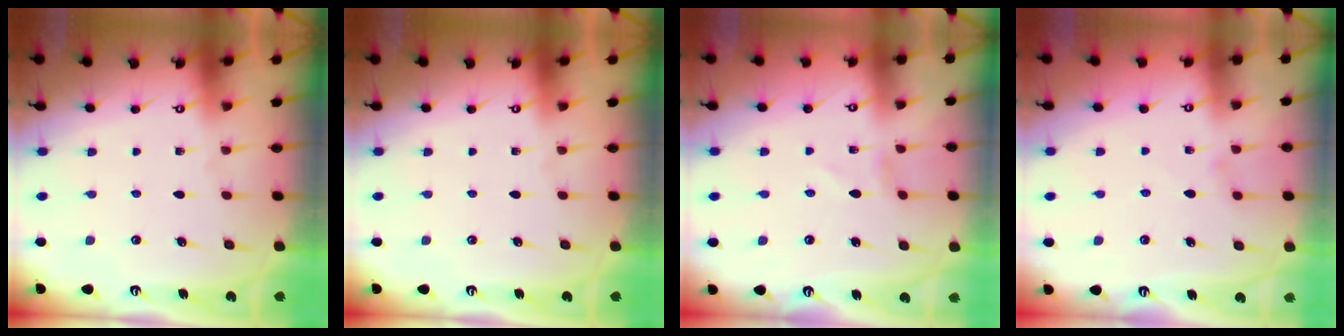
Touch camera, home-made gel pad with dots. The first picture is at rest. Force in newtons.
{"total": 0.0}
{"total": 0.8, "press": 0.8, "slide": 0.1}
{"total": 1.6, "press": 1.5, "slide": 0.4}